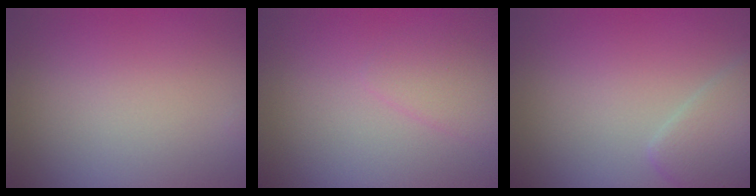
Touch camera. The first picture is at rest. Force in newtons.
{"total": 1.6, "press": 1.6, "slide": 0.1}
{"total": 3.3, "press": 3.3, "slide": 0.3}